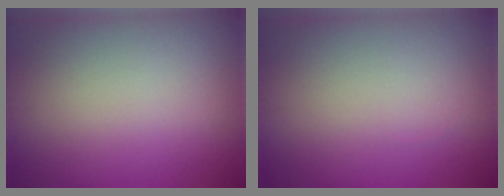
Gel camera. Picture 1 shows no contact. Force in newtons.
{"total": 0.0}